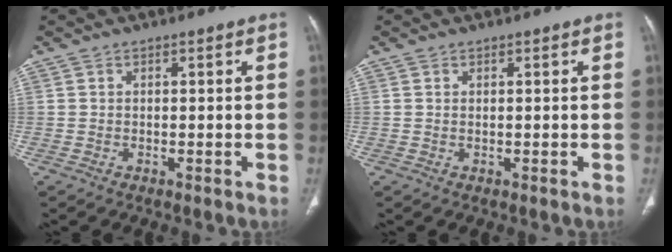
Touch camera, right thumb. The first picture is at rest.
{"total": 0.0}